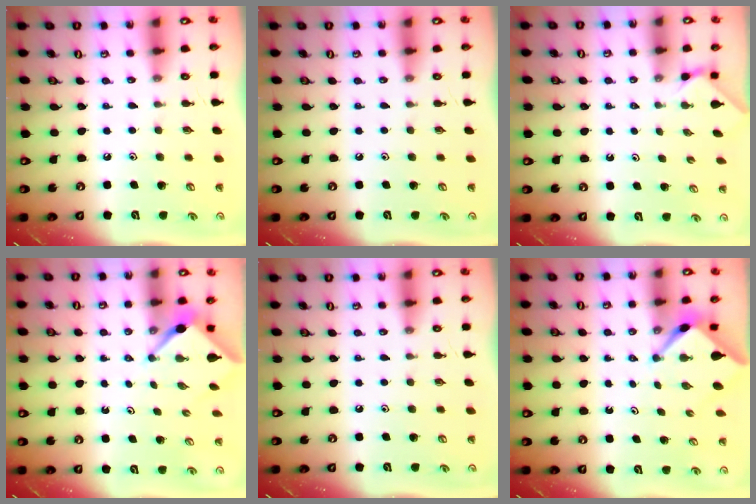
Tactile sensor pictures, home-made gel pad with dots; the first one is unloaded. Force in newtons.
{"total": 0.0}
{"total": 0.7, "press": 0.6, "slide": 0.3}
{"total": 2.5, "press": 2.5, "slide": 0.3}
{"total": 0.0}
{"total": 2.6, "press": 2.6, "slide": 0.3}